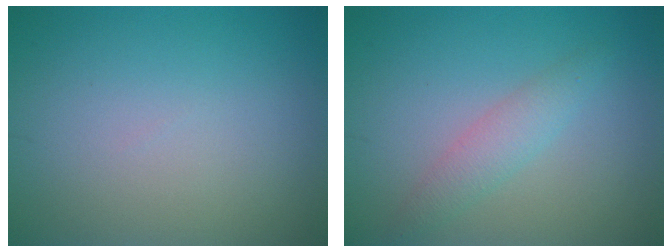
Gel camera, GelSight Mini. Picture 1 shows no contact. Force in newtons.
{"total": 2.2, "press": 2.2, "slide": 0.2}